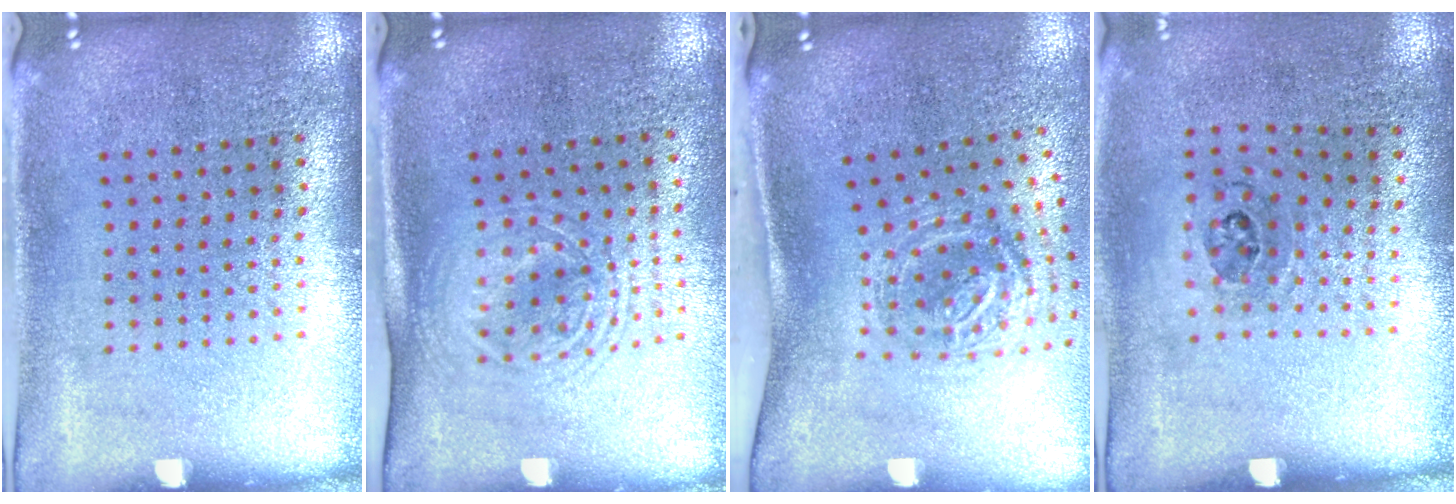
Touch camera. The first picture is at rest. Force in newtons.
{"total": 1.6, "press": 1.3, "slide": 0.9}
{"total": 1.7, "press": 1.2, "slide": 1.3}
{"total": 1.1, "press": 0.7, "slide": 0.8}